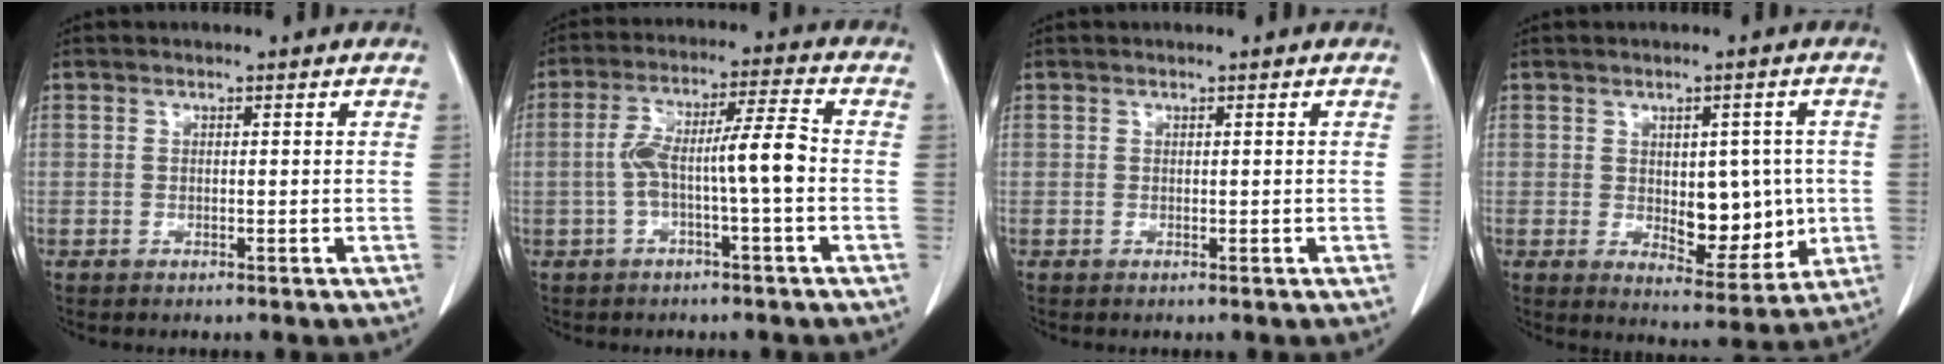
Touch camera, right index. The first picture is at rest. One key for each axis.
{"total": 8.6, "fx": -1.5, "fy": 0.4, "fz": 8.4, "tx": -0.154, "ty": 0.030, "tz": -0.027}
{"total": 0.0}
{"total": 8.5, "fx": -0.2, "fy": 4.4, "fz": 7.3, "tx": -0.086, "ty": -0.001, "tz": 0.012}